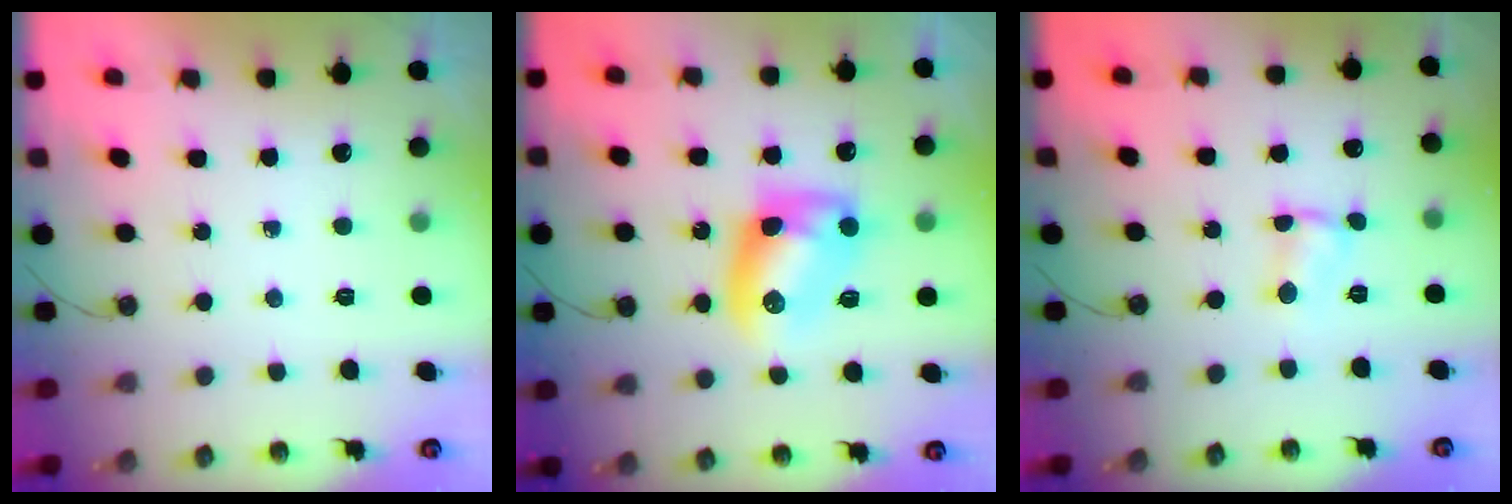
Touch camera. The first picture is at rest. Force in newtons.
{"total": 10.7, "press": 10.7, "slide": 0.4}
{"total": 1.8, "press": 1.8, "slide": 0.3}